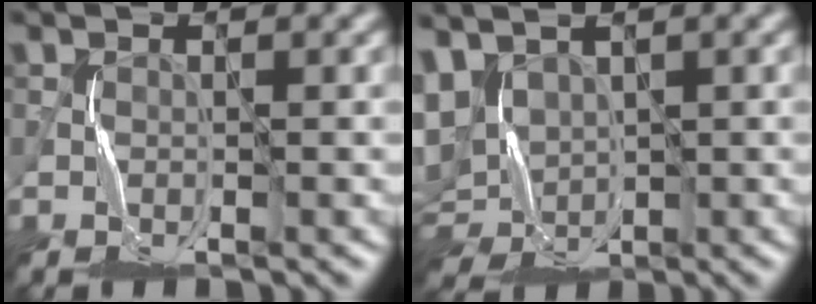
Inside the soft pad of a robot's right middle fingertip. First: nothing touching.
{"total": 6.7, "force": [2.0, 4.5, 4.6], "torque": [-0.090, 0.003, 0.047]}